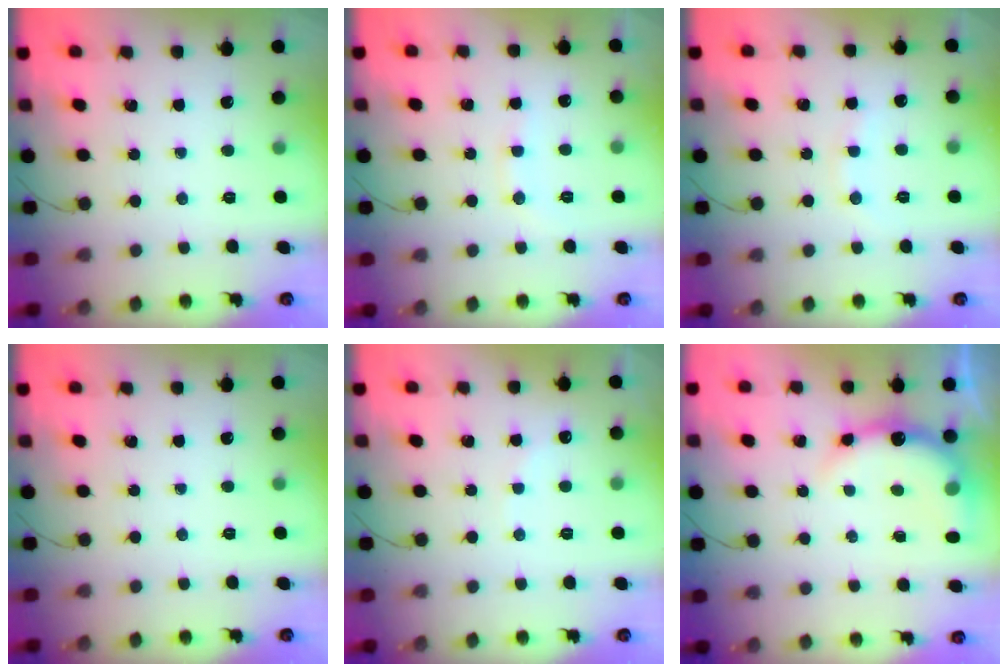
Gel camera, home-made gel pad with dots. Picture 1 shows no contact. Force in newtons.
{"total": 7.3, "press": 7.2, "slide": 1.4}
{"total": 5.2, "press": 5.1, "slide": 0.9}
{"total": 0.0}
{"total": 5.8, "press": 5.7, "slide": 1.0}
{"total": 8.2, "press": 8.1, "slide": 1.2}